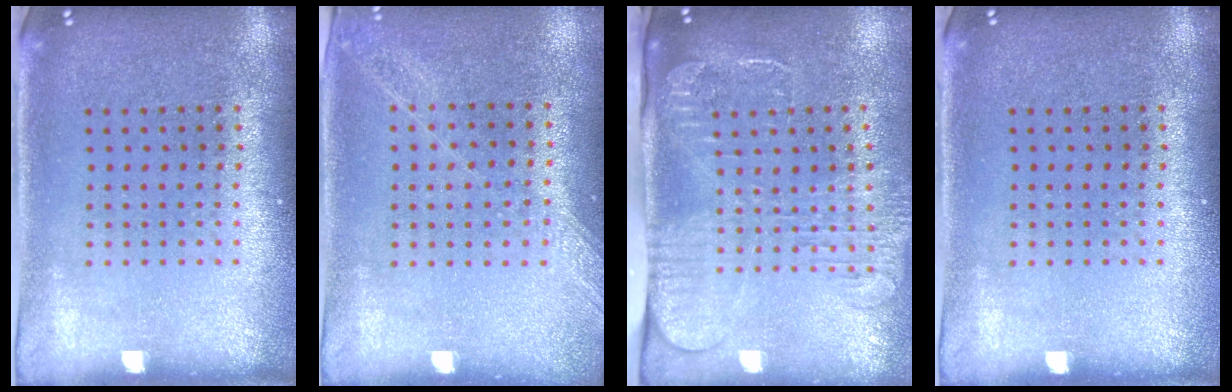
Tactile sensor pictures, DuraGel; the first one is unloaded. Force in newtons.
{"total": 1.2, "press": 1.1, "slide": 0.1}
{"total": 2.7, "press": 2.0, "slide": 1.7}
{"total": 0.0}